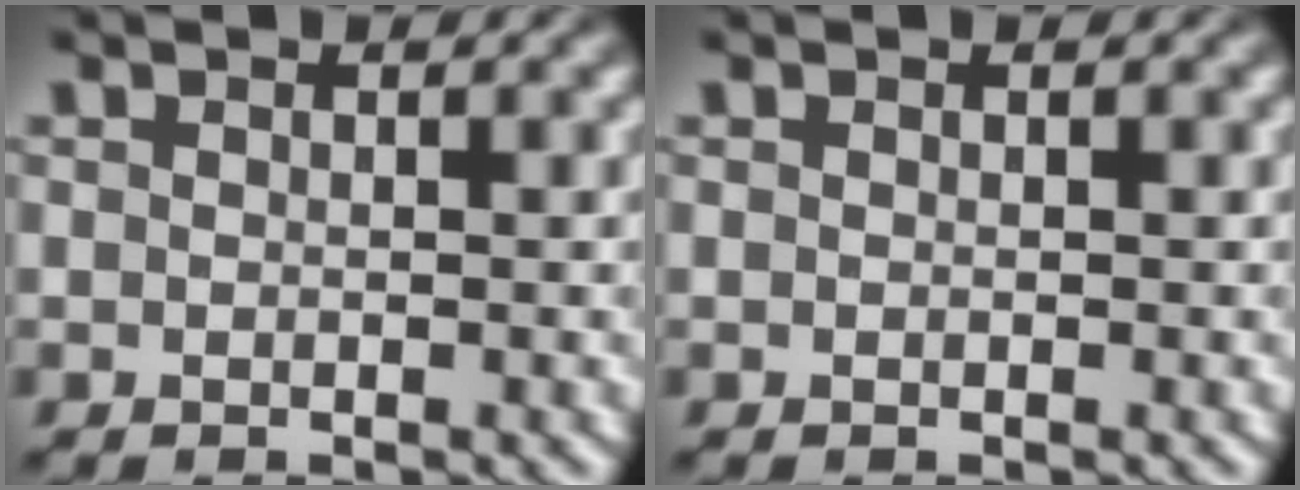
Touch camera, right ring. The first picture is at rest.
{"total": 0.0}